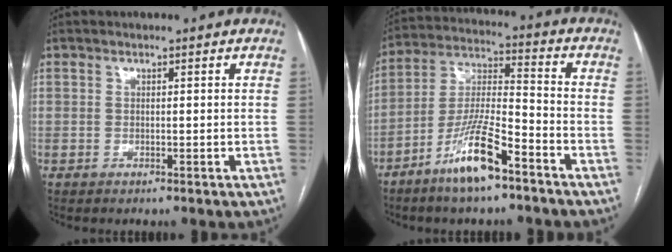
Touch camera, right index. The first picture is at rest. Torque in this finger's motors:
{"motor_torque": [1.49, -0.65, 0.35, 0.16]}